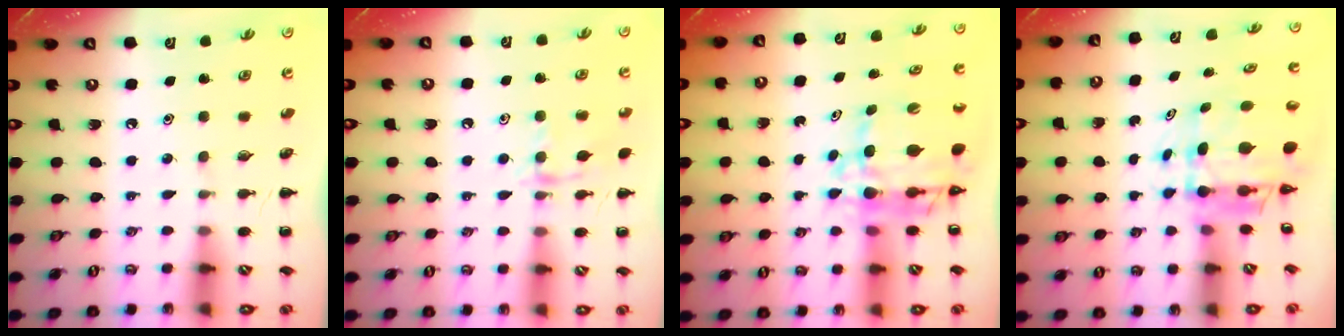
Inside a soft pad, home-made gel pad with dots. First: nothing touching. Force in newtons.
{"total": 10.3, "press": 10.3, "slide": 0.9}
{"total": 8.8, "press": 7.9, "slide": 3.9}
{"total": 6.3, "press": 6.0, "slide": 1.9}